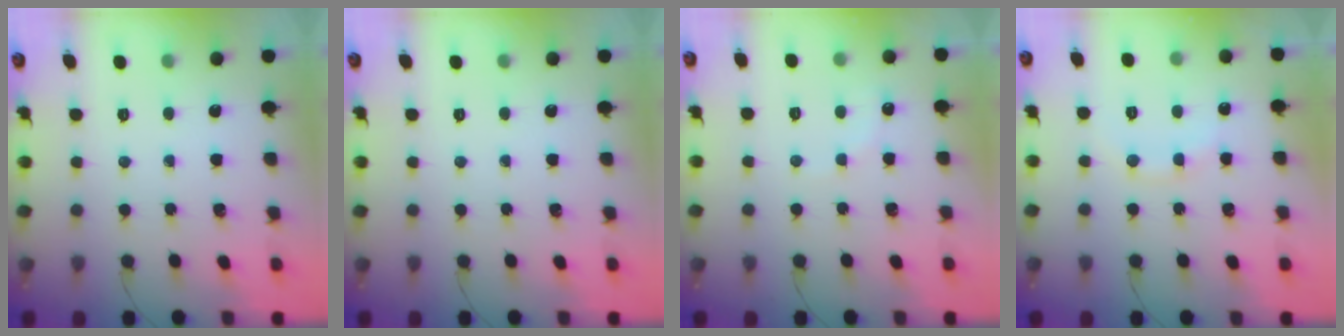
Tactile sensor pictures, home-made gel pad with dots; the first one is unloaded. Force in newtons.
{"total": 0.0}
{"total": 4.2, "press": 4.0, "slide": 1.1}
{"total": 7.8, "press": 7.7, "slide": 1.5}